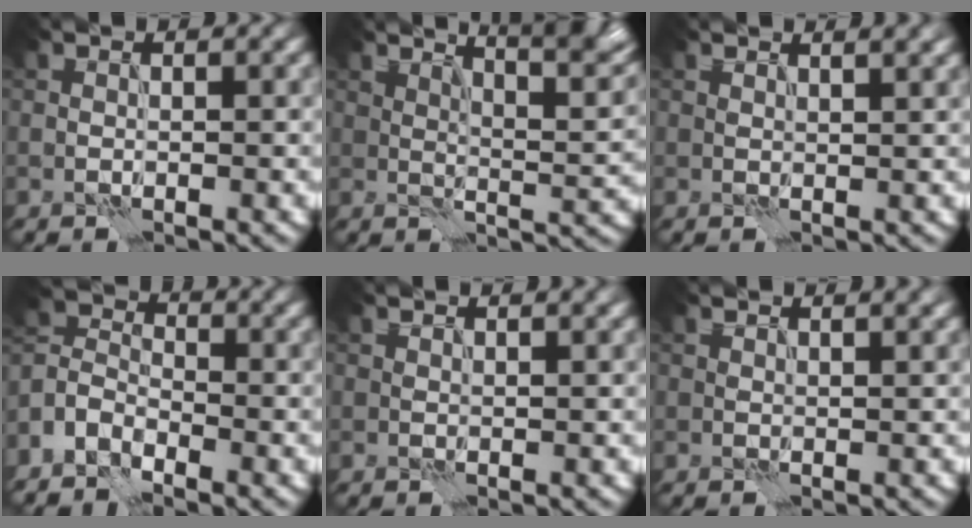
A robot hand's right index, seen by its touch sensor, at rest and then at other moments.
{"total": 9.0, "force": [6.1, 2.3, 6.2], "torque": [-0.067, 0.020, 0.069]}
{"total": 3.0, "force": [2.0, 1.2, 1.9], "torque": [-0.009, 0.012, 0.010]}
{"total": 3.9, "force": [-3.1, 2.1, 1.2], "torque": [-0.032, 0.004, -0.070]}
{"total": 1.4, "force": [1.0, 0.5, 0.9], "torque": [-0.006, 0.003, 0.009]}
{"total": 2.4, "force": [1.6, 0.9, 1.5], "torque": [-0.007, 0.008, 0.008]}